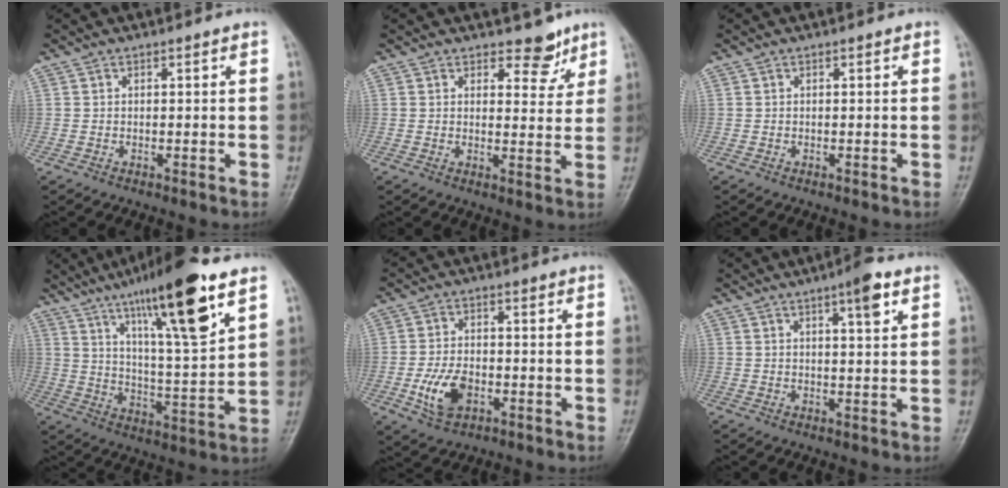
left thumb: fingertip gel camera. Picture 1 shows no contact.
{"total": 4.9, "force": [3.7, 2.7, 1.8], "torque": [0.008, -0.024, 0.049]}
{"total": 0.0}
{"total": 19.8, "force": [11.6, 3.1, 15.8], "torque": [-0.242, -0.048, 0.195]}
{"total": 7.7, "force": [-2.5, 4.9, 5.4], "torque": [-0.097, 0.007, -0.043]}
{"total": 5.5, "force": [2.8, 1.2, 4.5], "torque": [-0.061, -0.010, 0.039]}